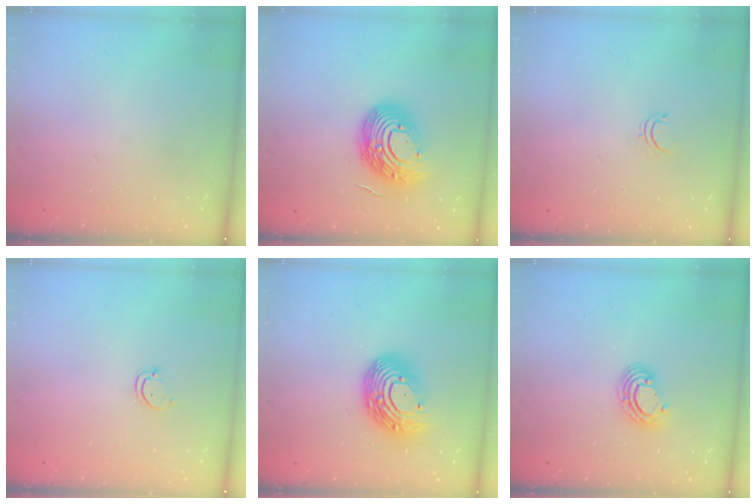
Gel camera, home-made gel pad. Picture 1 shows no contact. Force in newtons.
{"total": 16.2, "press": 16.1, "slide": 1.8}
{"total": 3.3, "press": 3.2, "slide": 0.3}
{"total": 2.5, "press": 2.5, "slide": 0.3}
{"total": 16.4, "press": 16.4, "slide": 1.2}
{"total": 8.2, "press": 8.1, "slide": 1.4}